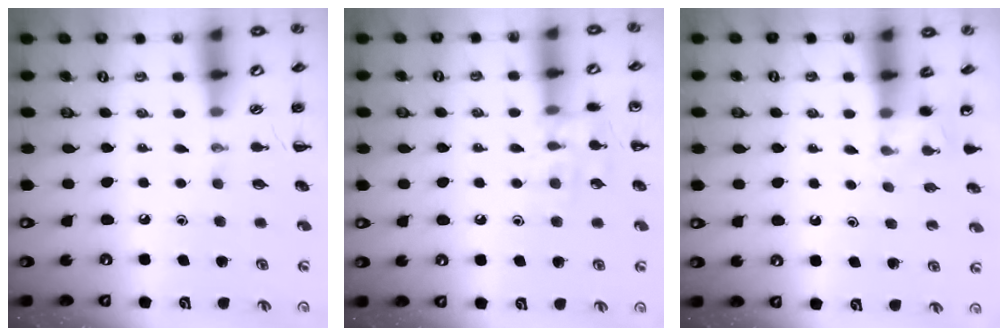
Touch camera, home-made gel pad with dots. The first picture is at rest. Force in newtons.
{"total": 9.4, "press": 9.4, "slide": 1.1}
{"total": 2.2, "press": 2.2, "slide": 0.6}